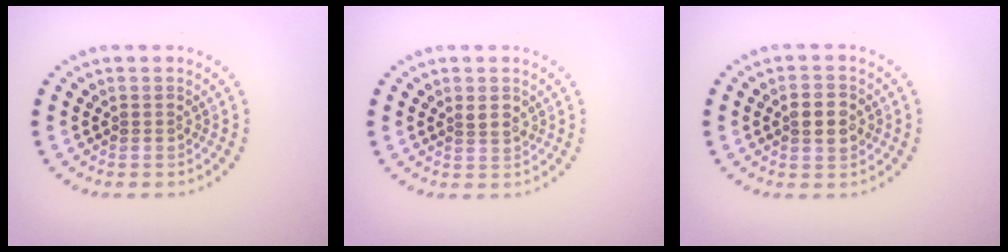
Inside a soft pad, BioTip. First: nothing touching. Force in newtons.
{"total": 1.4, "press": 1.2, "slide": 0.8}
{"total": 2.8, "press": 2.8, "slide": 0.1}